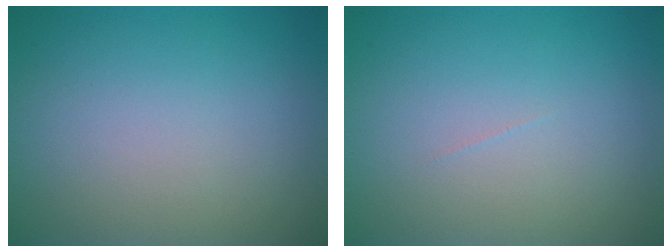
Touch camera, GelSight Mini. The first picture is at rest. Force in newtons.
{"total": 0.0}